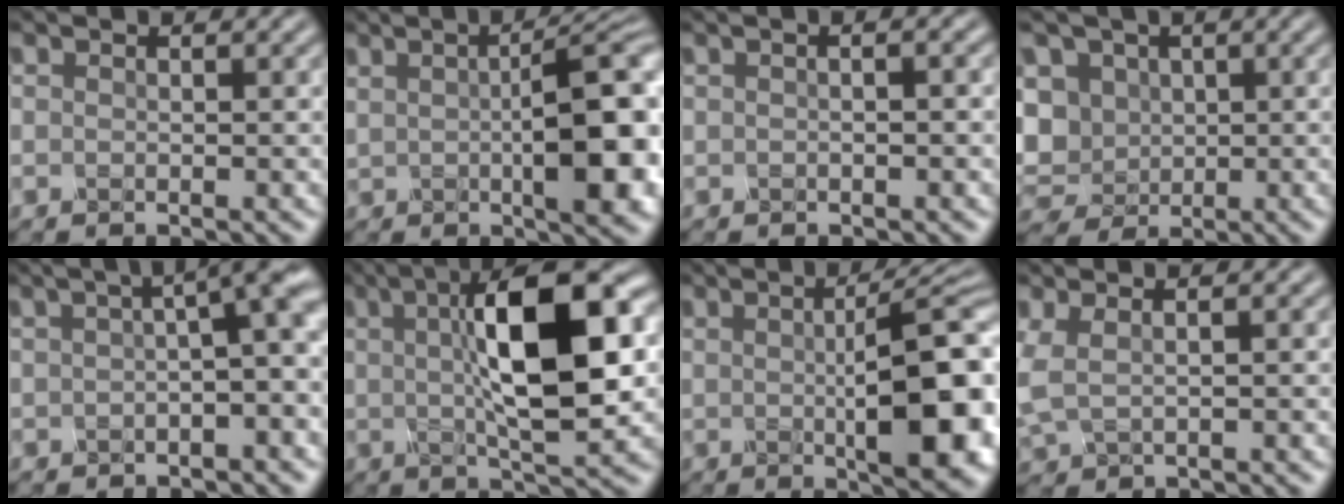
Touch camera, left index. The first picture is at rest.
{"total": 10.5, "force": [0.4, 3.4, 9.9], "torque": [-0.130, 0.004, 0.009]}
{"total": 2.2, "force": [0.4, 1.0, 1.9], "torque": [-0.016, 0.006, -0.011]}
{"total": 7.5, "force": [0.4, 6.4, 3.8], "torque": [-0.089, 0.007, -0.013]}
{"total": 7.5, "force": [1.1, 2.1, 7.1], "torque": [-0.068, 0.024, 0.008]}
{"total": 11.9, "force": [2.0, 3.5, 11.2], "torque": [-0.170, 0.010, 0.030]}
{"total": 11.4, "force": [0.1, 3.2, 10.9], "torque": [-0.135, 0.003, 0.003]}
{"total": 2.4, "force": [0.6, 1.3, 2.0], "torque": [-0.063, 0.002, 0.015]}